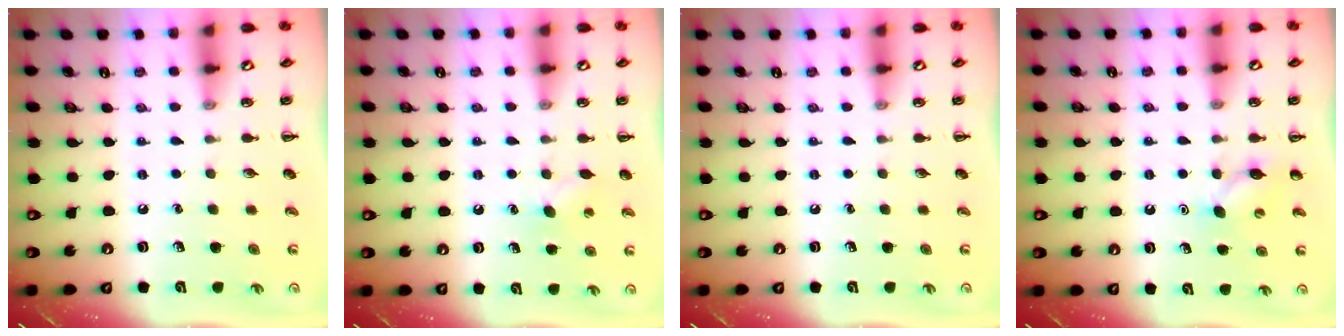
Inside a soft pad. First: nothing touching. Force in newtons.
{"total": 5.5, "press": 5.3, "slide": 1.3}
{"total": 0.0}
{"total": 6.2, "press": 6.0, "slide": 1.7}